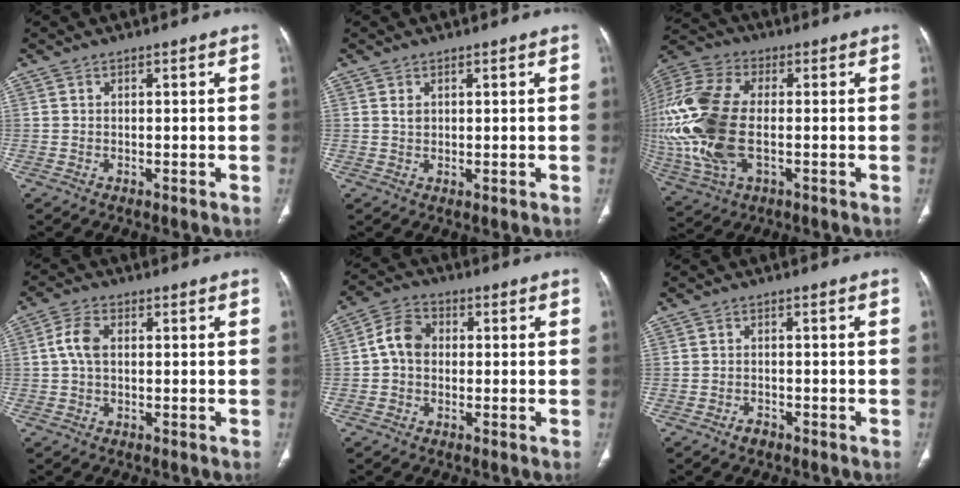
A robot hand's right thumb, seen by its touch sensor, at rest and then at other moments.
{"total": 1.3, "force": [0.6, 0.8, 0.8], "torque": [-0.011, -0.006, 0.015]}
{"total": 22.0, "force": [-1.4, 12.1, 18.3], "torque": [-0.445, -0.005, -0.021]}
{"total": 4.5, "force": [0.4, 2.7, 3.6], "torque": [-0.080, 0.011, 0.005]}
{"total": 6.3, "force": [0.1, 5.0, 3.9], "torque": [-0.060, 0.019, -0.009]}
{"total": 1.8, "force": [-1.3, 1.0, 0.7], "torque": [-0.013, 0.008, -0.021]}